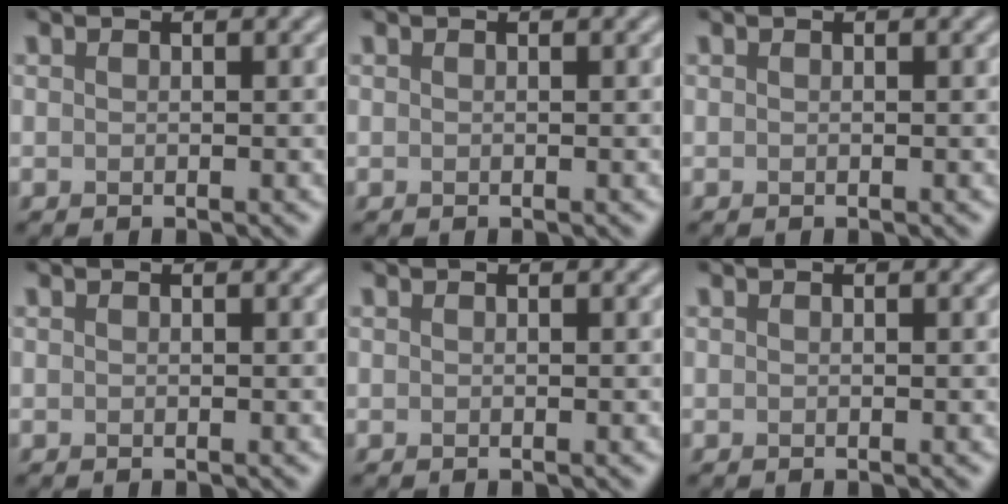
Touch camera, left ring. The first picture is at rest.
{"total": 0.0}
{"total": 0.0}
{"total": 0.0}
{"total": 0.0}
{"total": 0.0}